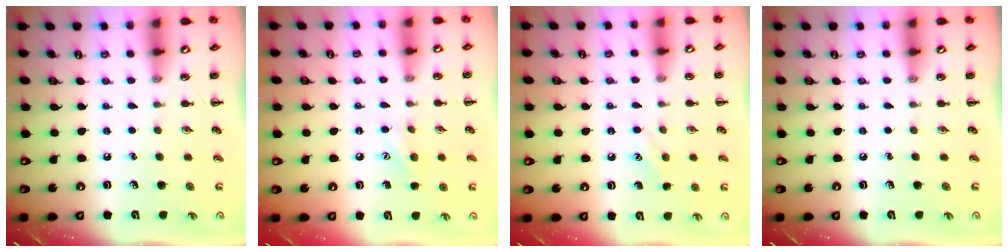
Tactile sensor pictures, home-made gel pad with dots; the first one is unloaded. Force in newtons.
{"total": 7.5, "press": 7.3, "slide": 1.5}
{"total": 6.9, "press": 6.7, "slide": 1.7}
{"total": 0.0}